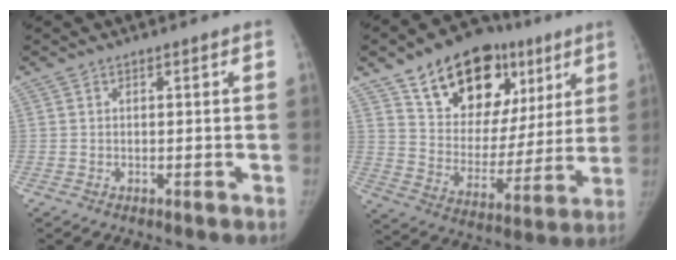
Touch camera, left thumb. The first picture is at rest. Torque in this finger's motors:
{"motor_torque": [0.50, 1.12, 1.22, -1.35, 0.39]}